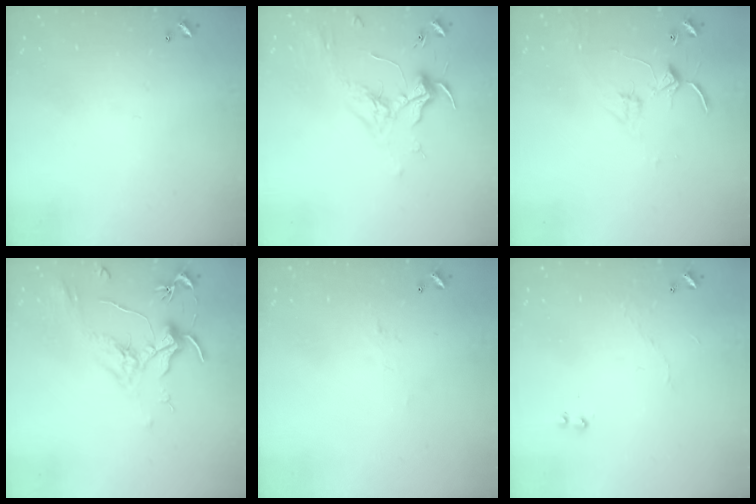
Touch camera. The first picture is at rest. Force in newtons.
{"total": 1.8, "press": 1.7, "slide": 0.7}
{"total": 2.8, "press": 2.8, "slide": 0.4}
{"total": 1.8, "press": 1.6, "slide": 0.9}
{"total": 1.5, "press": 1.3, "slide": 0.6}
{"total": 4.6, "press": 4.6, "slide": 0.3}